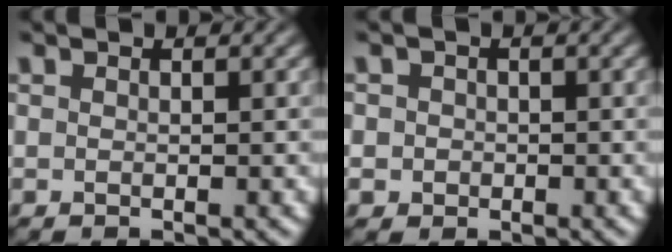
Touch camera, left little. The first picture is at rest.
{"total": 1.6, "force": [0.1, 1.5, 0.4], "torque": [0.012, 0.002, -0.005]}